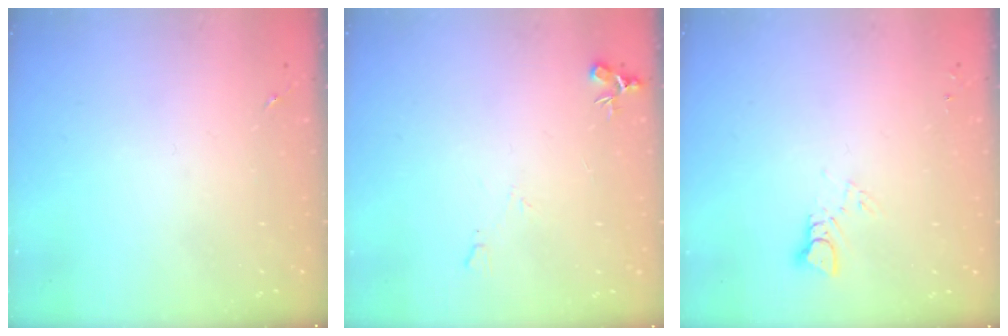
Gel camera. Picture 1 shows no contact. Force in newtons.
{"total": 6.9, "press": 6.9, "slide": 0.7}
{"total": 2.9, "press": 2.9, "slide": 0.2}